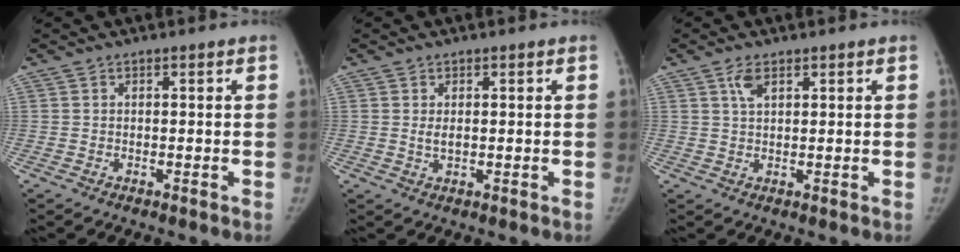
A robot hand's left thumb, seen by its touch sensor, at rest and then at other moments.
{"total": 1.8, "force": [0.4, 1.1, 1.3], "torque": [-0.021, -0.005, 0.009]}
{"total": 2.8, "force": [1.6, 1.5, 1.8], "torque": [-0.032, -0.003, 0.034]}